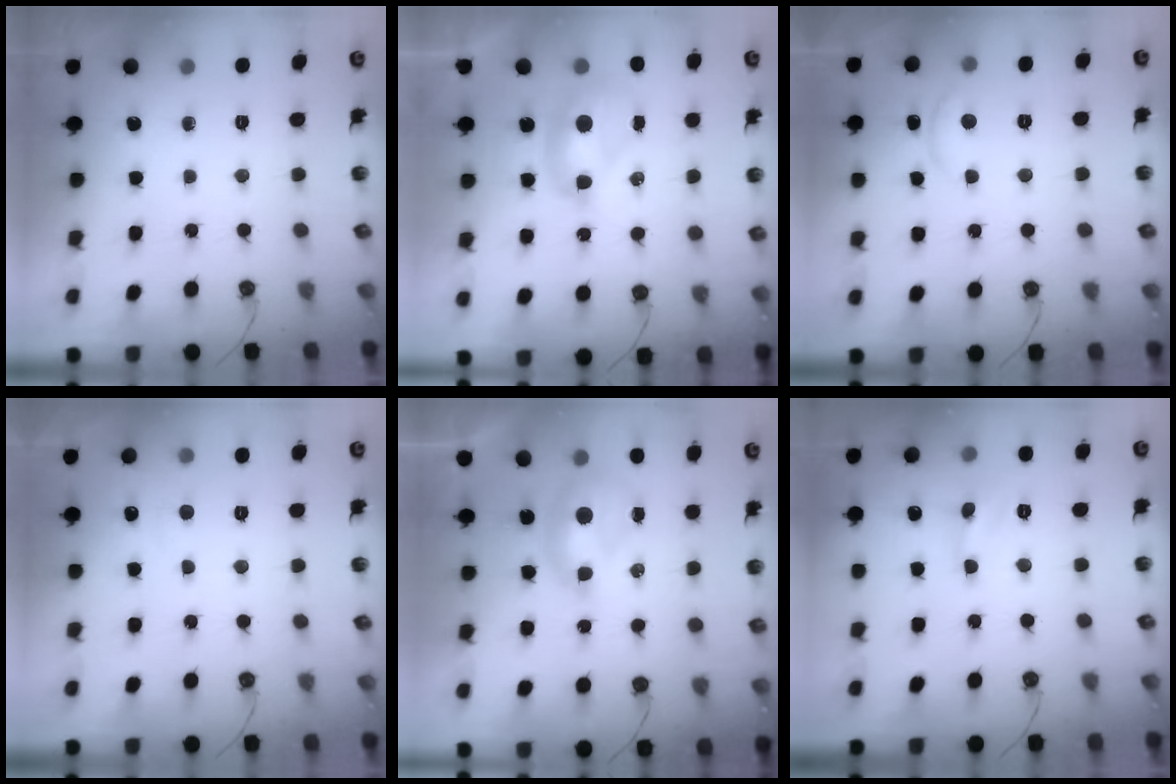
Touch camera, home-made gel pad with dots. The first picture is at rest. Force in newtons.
{"total": 2.5, "press": 2.5, "slide": 0.1}
{"total": 0.5, "press": 0.1, "slide": 0.5}
{"total": 1.5, "press": 1.4, "slide": 0.6}
{"total": 1.5, "press": 1.3, "slide": 0.7}
{"total": 2.4, "press": 2.3, "slide": 0.5}